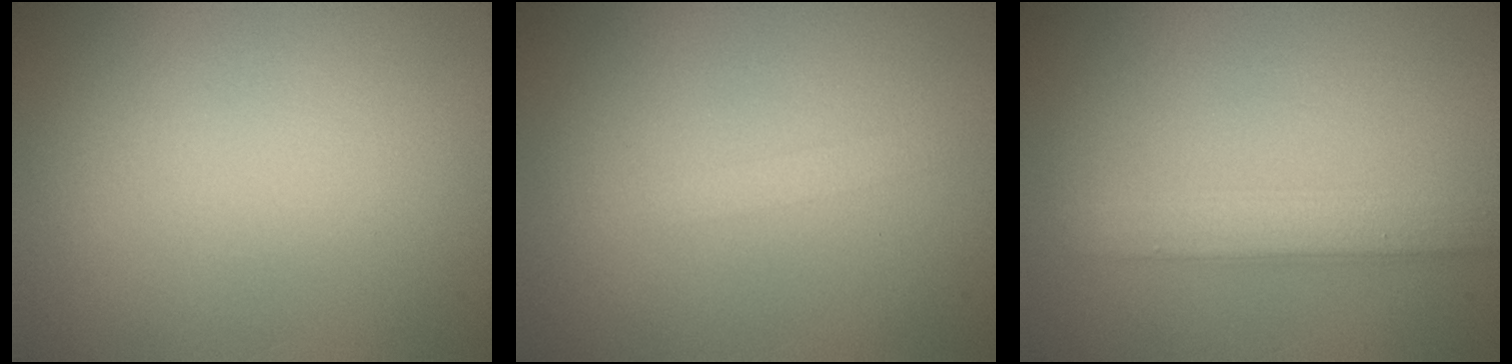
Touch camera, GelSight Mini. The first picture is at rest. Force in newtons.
{"total": 0.8, "press": 0.8, "slide": 0.1}
{"total": 2.8, "press": 2.8, "slide": 0.0}